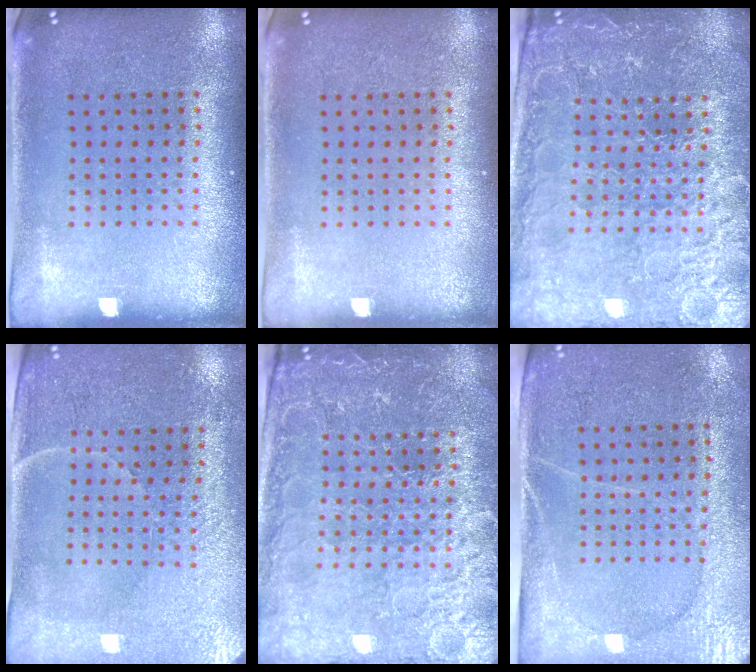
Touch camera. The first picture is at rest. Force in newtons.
{"total": 0.0}
{"total": 4.0, "press": 3.8, "slide": 0.9}
{"total": 3.4, "press": 3.2, "slide": 1.0}
{"total": 4.0, "press": 3.9, "slide": 1.1}
{"total": 2.9, "press": 2.6, "slide": 1.3}